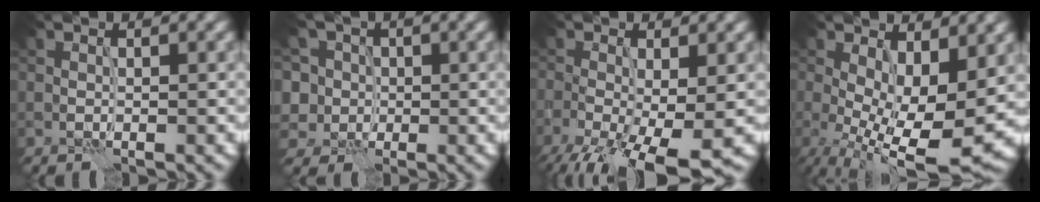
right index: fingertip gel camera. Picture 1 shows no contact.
{"total": 7.9, "force": [3.4, 6.5, 3.0], "torque": [-0.057, 0.020, 0.027]}
{"total": 9.2, "force": [-4.2, 3.6, 7.4], "torque": [-0.139, -0.034, -0.065]}
{"total": 10.4, "force": [-0.5, 4.4, 9.5], "torque": [-0.154, -0.015, -0.004]}